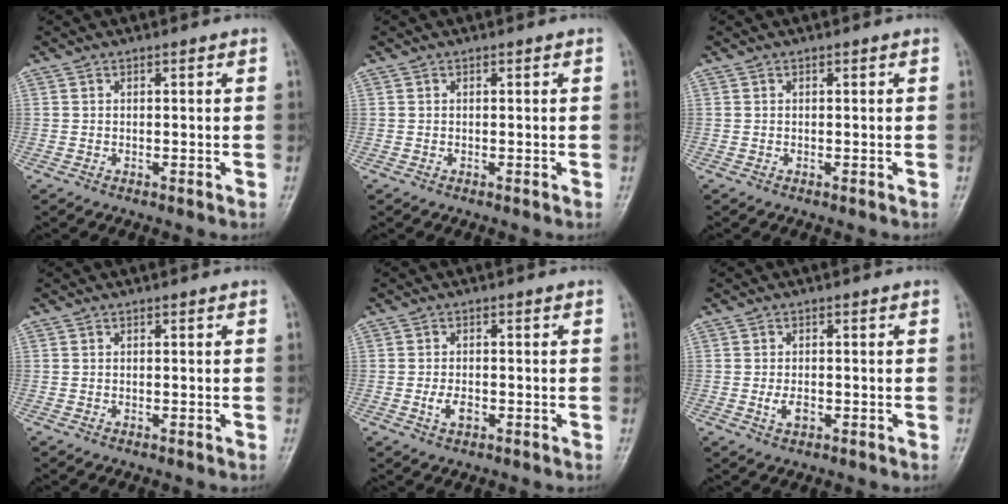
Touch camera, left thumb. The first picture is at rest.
{"total": 0.0}
{"total": 0.0}
{"total": 0.0}
{"total": 3.3, "force": [-1.1, 2.0, 2.3], "torque": [-0.038, 0.004, -0.021]}
{"total": 3.0, "force": [-0.9, 1.9, 2.1], "torque": [-0.034, 0.000, -0.016]}